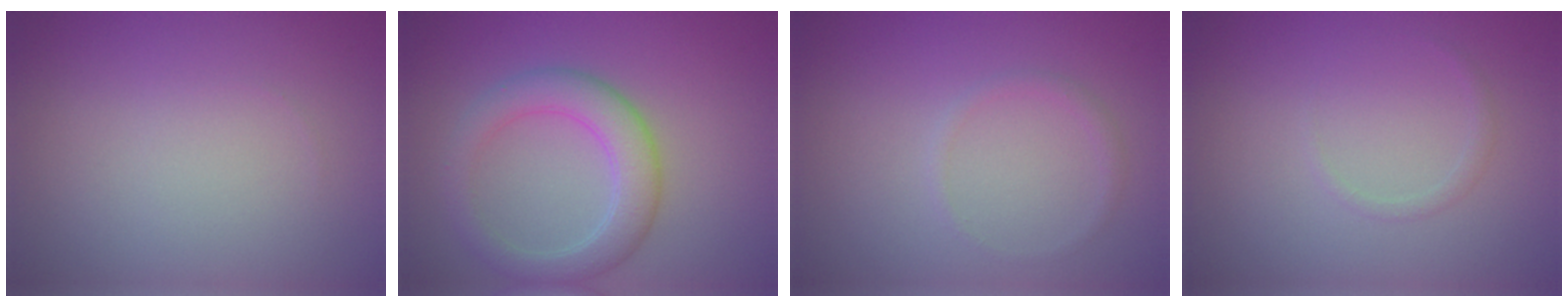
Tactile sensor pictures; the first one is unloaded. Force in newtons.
{"total": 4.3, "press": 4.3, "slide": 0.3}
{"total": 0.9, "press": 0.9, "slide": 0.1}
{"total": 0.7, "press": 0.7, "slide": 0.1}